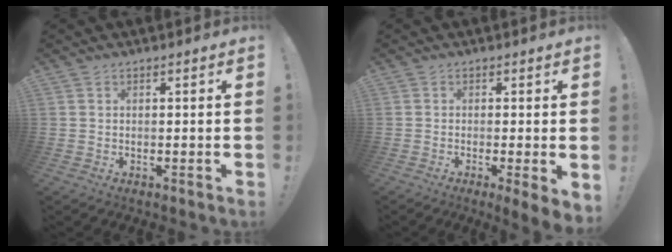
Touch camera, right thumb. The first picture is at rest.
{"total": 3.7, "force": [0.2, 0.2, 3.7], "torque": [-0.056, -0.006, 0.010]}